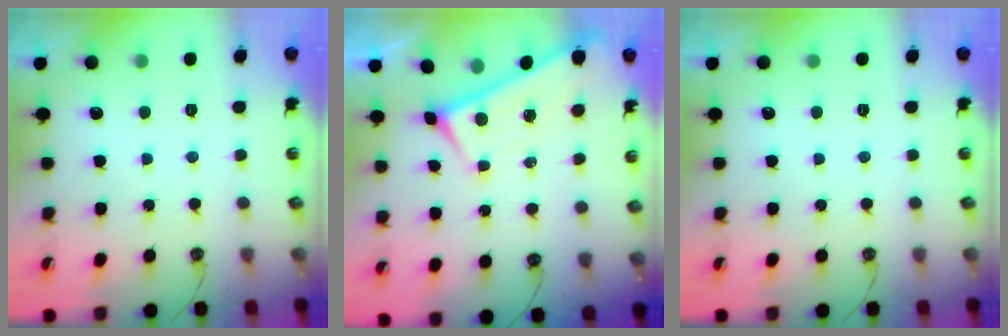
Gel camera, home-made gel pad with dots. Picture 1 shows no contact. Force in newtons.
{"total": 0.0}
{"total": 0.0}